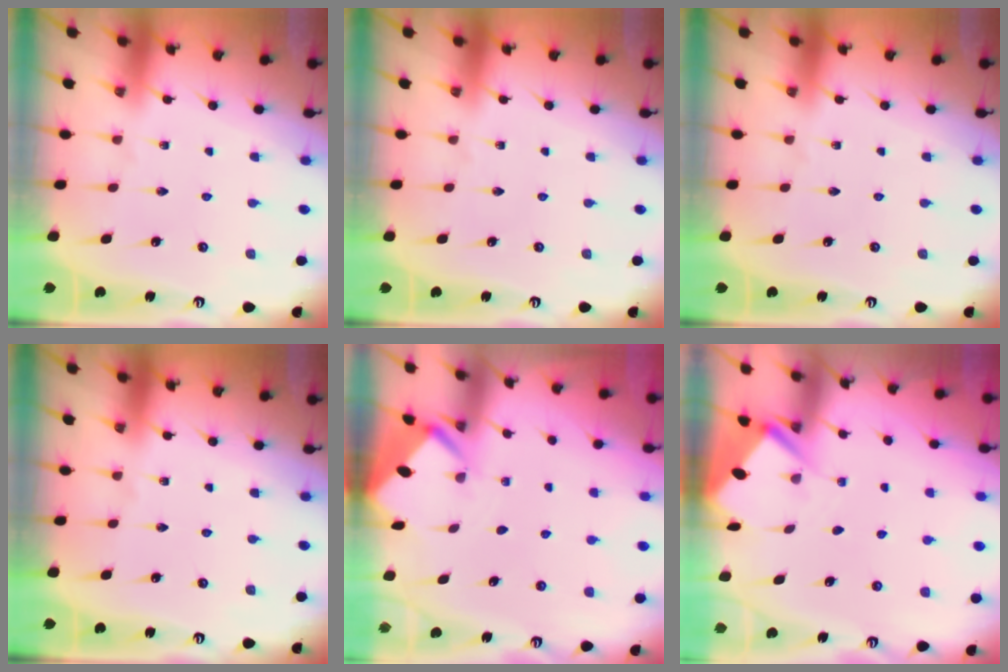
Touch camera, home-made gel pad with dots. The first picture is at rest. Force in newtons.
{"total": 0.0}
{"total": 0.0}
{"total": 0.0}
{"total": 2.4, "press": 2.4, "slide": 0.1}
{"total": 2.9, "press": 2.9, "slide": 0.4}